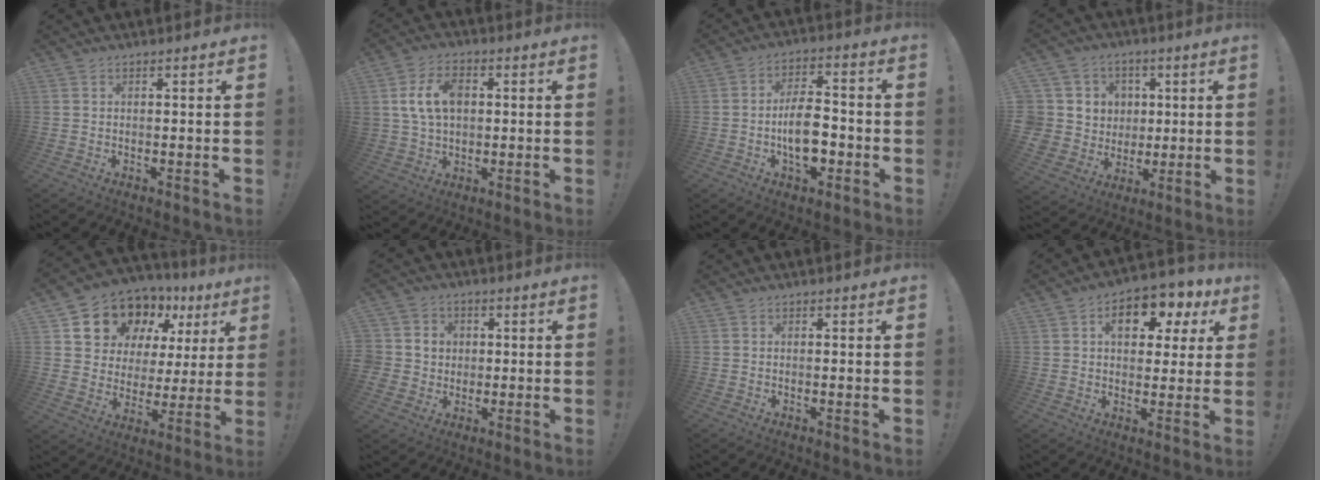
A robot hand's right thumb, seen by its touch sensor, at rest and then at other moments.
{"total": 10.9, "force": [2.2, 8.0, 7.1], "torque": [-0.119, 0.009, 0.046]}
{"total": 11.5, "force": [-3.0, 6.2, 9.1], "torque": [-0.163, 0.018, -0.051]}
{"total": 10.7, "force": [1.8, 10.1, 2.9], "torque": [-0.046, -0.006, 0.061]}
{"total": 13.3, "force": [9.2, 8.6, 4.4], "torque": [-0.074, -0.070, 0.175]}
{"total": 6.6, "force": [0.3, 6.4, 1.6], "torque": [-0.031, 0.003, 0.008]}
{"total": 0.5, "force": [0.1, 0.0, 0.5], "torque": [-0.005, -0.002, -0.001]}
{"total": 12.0, "force": [4.5, 7.1, 8.5], "torque": [-0.114, -0.013, 0.076]}